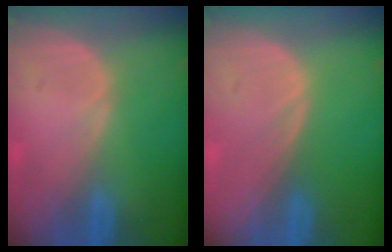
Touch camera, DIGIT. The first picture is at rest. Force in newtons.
{"total": 0.0}